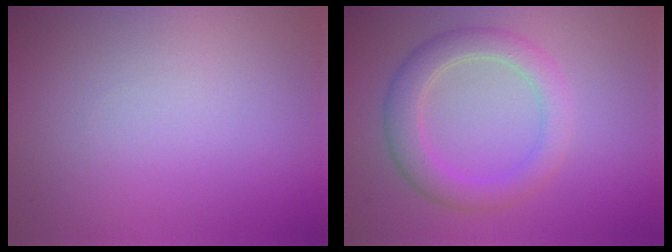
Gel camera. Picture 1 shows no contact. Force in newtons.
{"total": 3.8, "press": 3.8, "slide": 0.2}